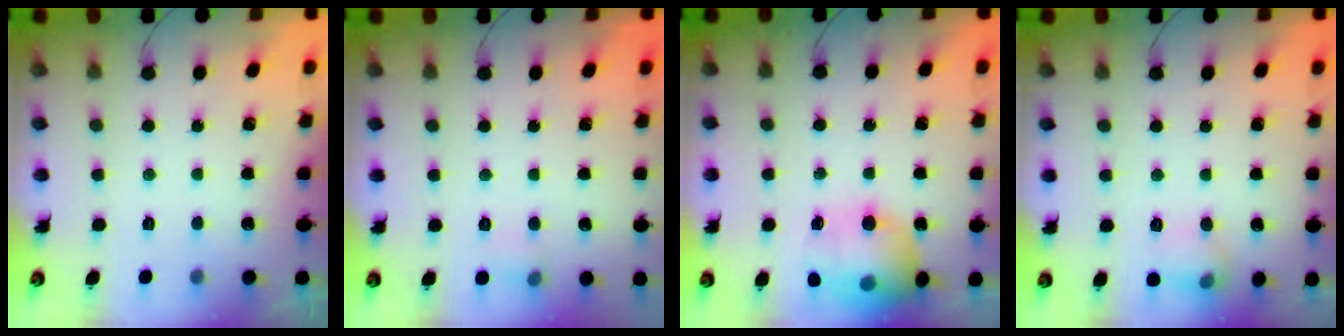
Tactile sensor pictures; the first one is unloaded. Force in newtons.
{"total": 5.9, "press": 5.7, "slide": 1.6}
{"total": 17.6, "press": 17.4, "slide": 2.6}
{"total": 7.8, "press": 7.7, "slide": 1.2}